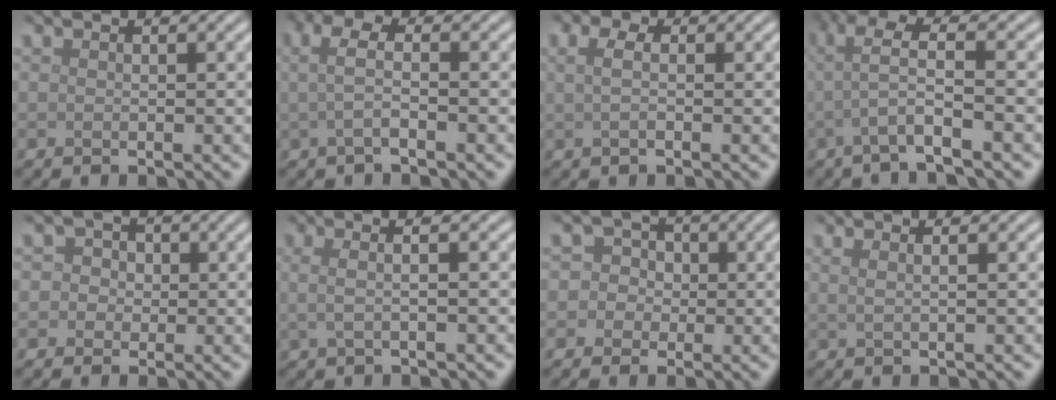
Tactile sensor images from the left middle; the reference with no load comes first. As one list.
[{"total": 2.4, "force": [-0.2, 0.8, 2.3], "torque": [-0.048, 0.002, -0.008]}, {"total": 2.4, "force": [0.5, 1.5, 1.8], "torque": [-0.032, 0.001, -0.004]}, {"total": 4.4, "force": [-0.7, 0.7, 4.3], "torque": [-0.081, 0.007, -0.018]}, {"total": 3.3, "force": [0.6, 3.1, 1.2], "torque": [0.009, 0.019, -0.015]}, {"total": 3.4, "force": [0.6, 1.4, 3.0], "torque": [-0.042, 0.008, -0.012]}, {"total": 4.3, "force": [0.2, 4.1, 1.2], "torque": [0.011, 0.035, -0.028]}, {"total": 3.0, "force": [1.3, 1.5, 2.2], "torque": [-0.018, 0.012, -0.008]}]